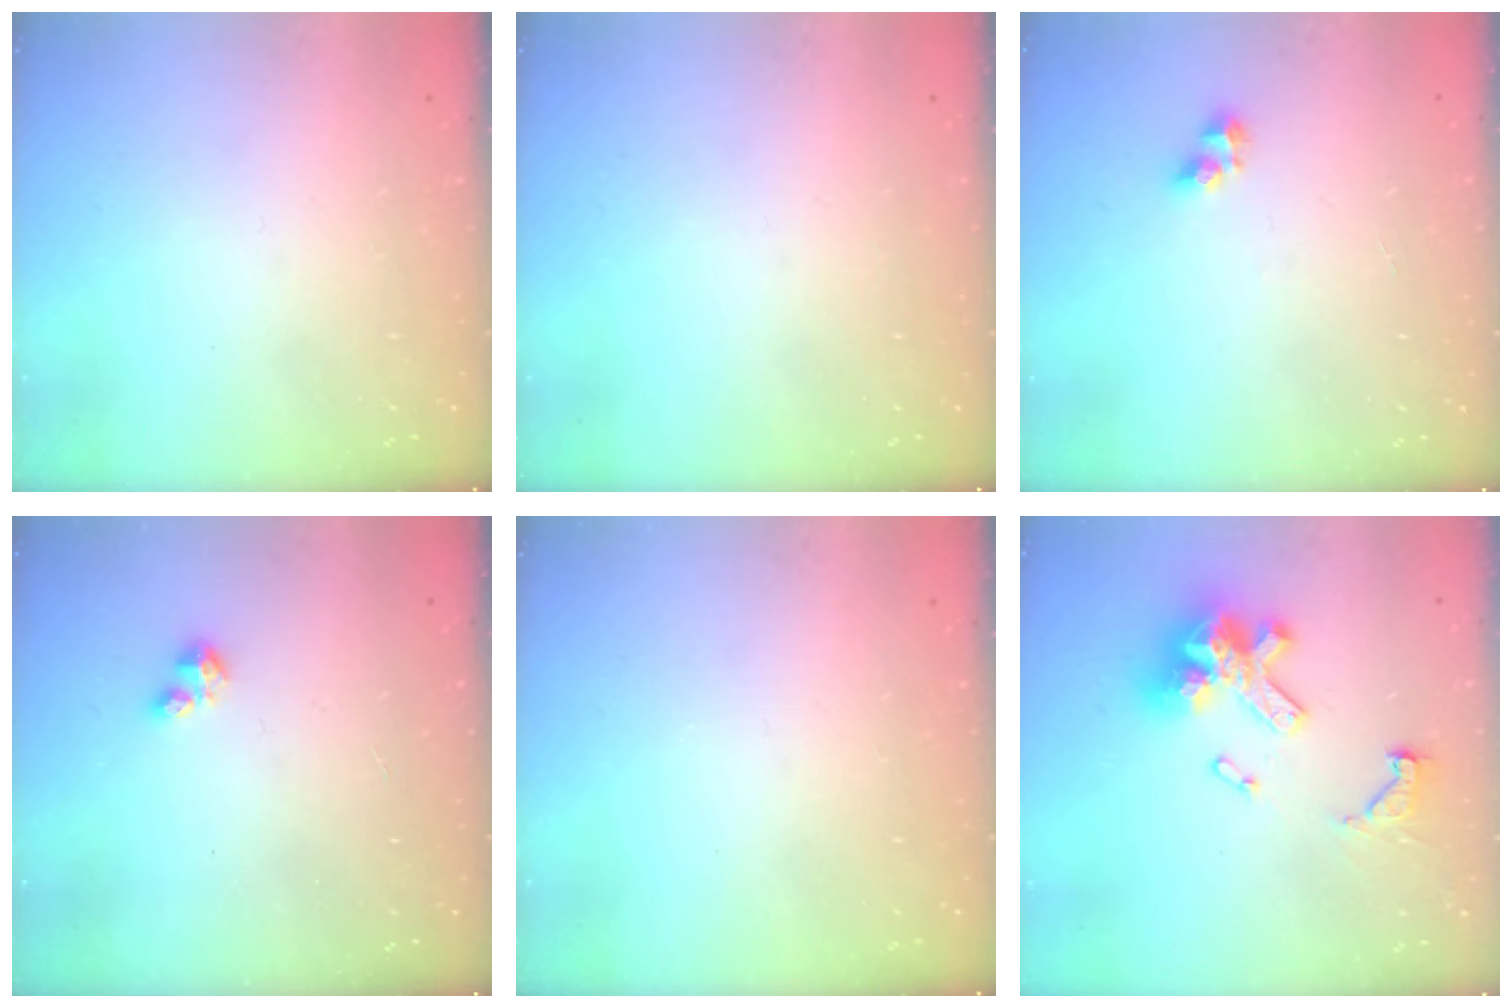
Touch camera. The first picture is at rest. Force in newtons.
{"total": 0.0}
{"total": 3.7, "press": 3.7, "slide": 0.3}
{"total": 1.6, "press": 1.6, "slide": 0.4}
{"total": 0.0}
{"total": 15.0, "press": 15.0, "slide": 0.8}